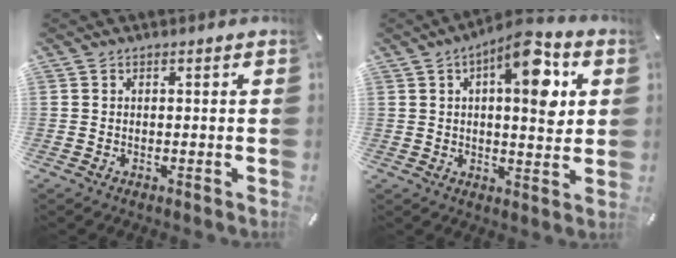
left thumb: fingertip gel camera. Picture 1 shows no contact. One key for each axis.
{"total": 12.9, "fx": 5.2, "fy": 4.9, "fz": 10.8, "tx": -0.152, "ty": -0.025, "tz": 0.081}